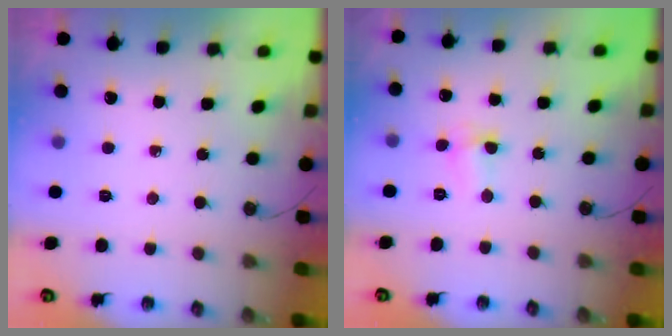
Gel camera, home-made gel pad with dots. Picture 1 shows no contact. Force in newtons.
{"total": 2.5, "press": 2.4, "slide": 0.5}